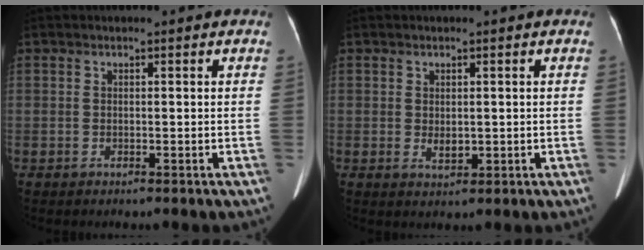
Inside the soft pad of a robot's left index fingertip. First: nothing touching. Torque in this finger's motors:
{"motor_torque": [0.03, 0.01, 0.00, 0.00]}